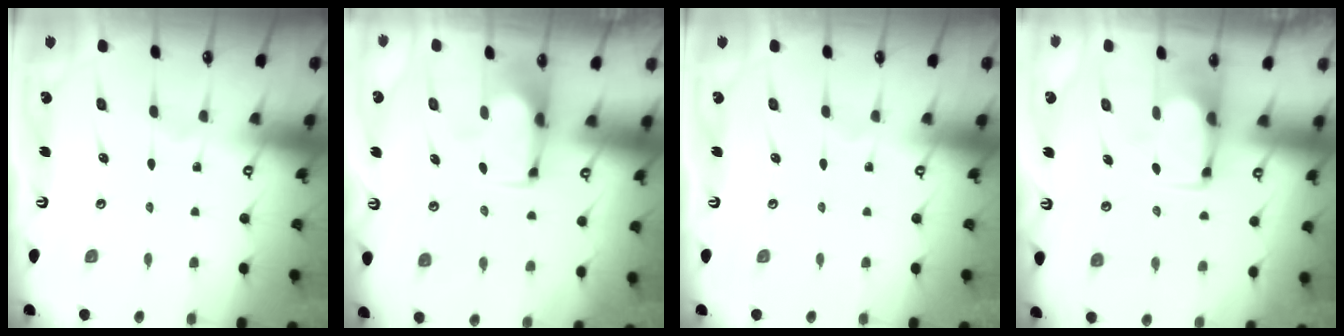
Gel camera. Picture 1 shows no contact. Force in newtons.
{"total": 1.5, "press": 1.4, "slide": 0.6}
{"total": 0.0}
{"total": 3.7, "press": 3.6, "slide": 0.7}